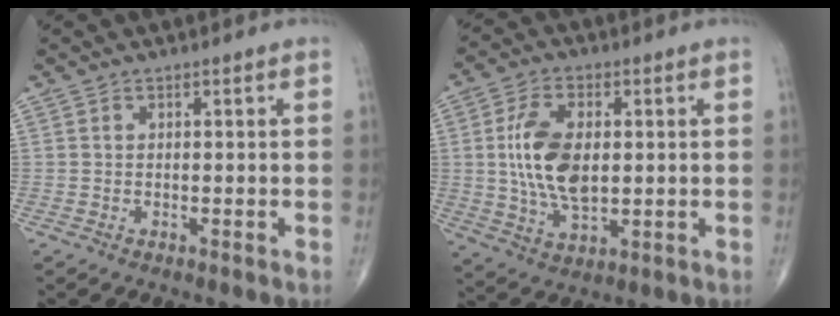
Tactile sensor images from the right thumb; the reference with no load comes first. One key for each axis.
{"total": 12.4, "fx": 1.1, "fy": 6.8, "fz": 10.4, "tx": -0.193, "ty": -0.005, "tz": 0.024}